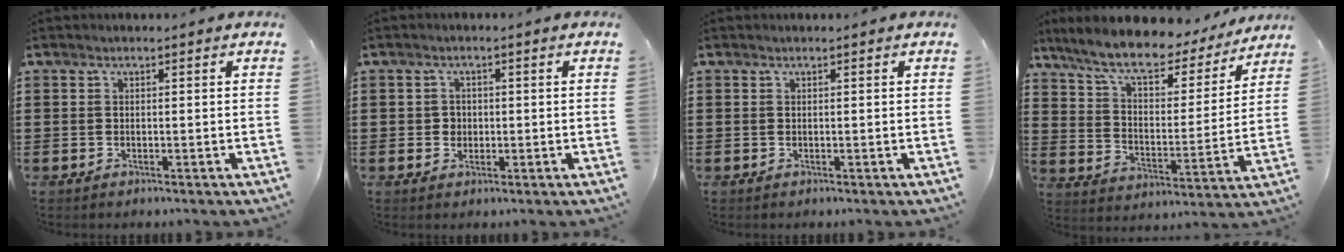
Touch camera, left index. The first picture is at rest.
{"total": 1.8, "force": [0.0, 1.8, 0.4], "torque": [-0.015, 0.008, -0.004]}
{"total": 0.0}
{"total": 9.1, "force": [7.8, 2.0, 4.1], "torque": [-0.113, -0.045, 0.133]}